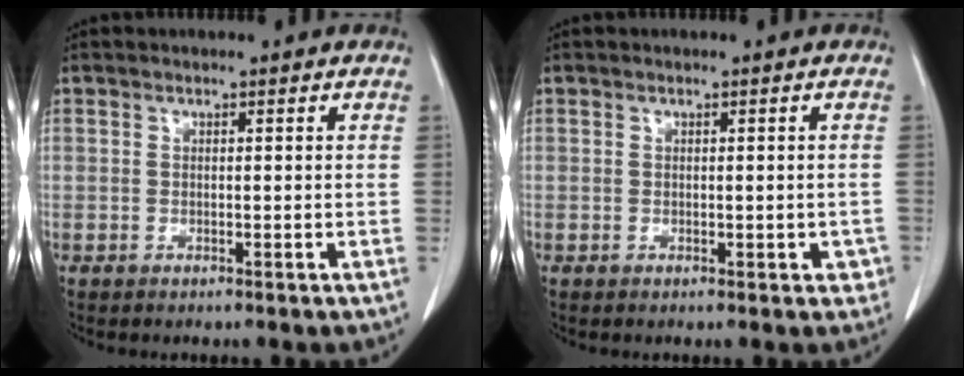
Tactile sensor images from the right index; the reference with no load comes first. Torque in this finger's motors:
{"motor_torque": [-0.06, 0.14, 0.04, 0.04]}